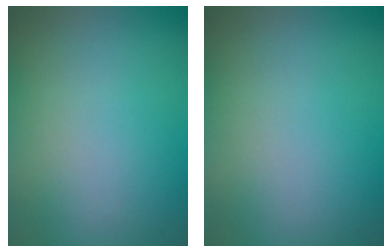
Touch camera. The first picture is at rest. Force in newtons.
{"total": 0.0}